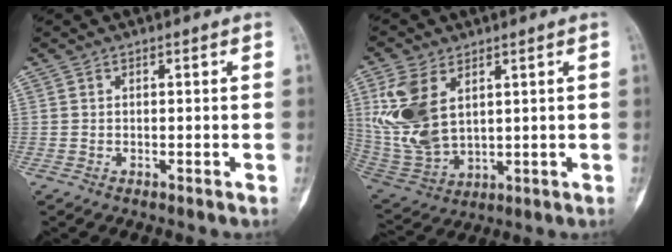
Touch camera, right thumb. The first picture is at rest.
{"total": 13.4, "force": [4.1, 8.0, 10.0], "torque": [-0.209, -0.016, 0.098]}